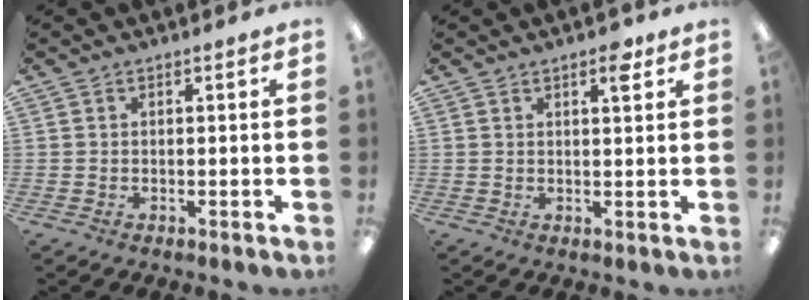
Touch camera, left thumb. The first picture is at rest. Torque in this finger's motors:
{"motor_torque": [0.03, 0.17, -0.25, 0.11, 0.03]}